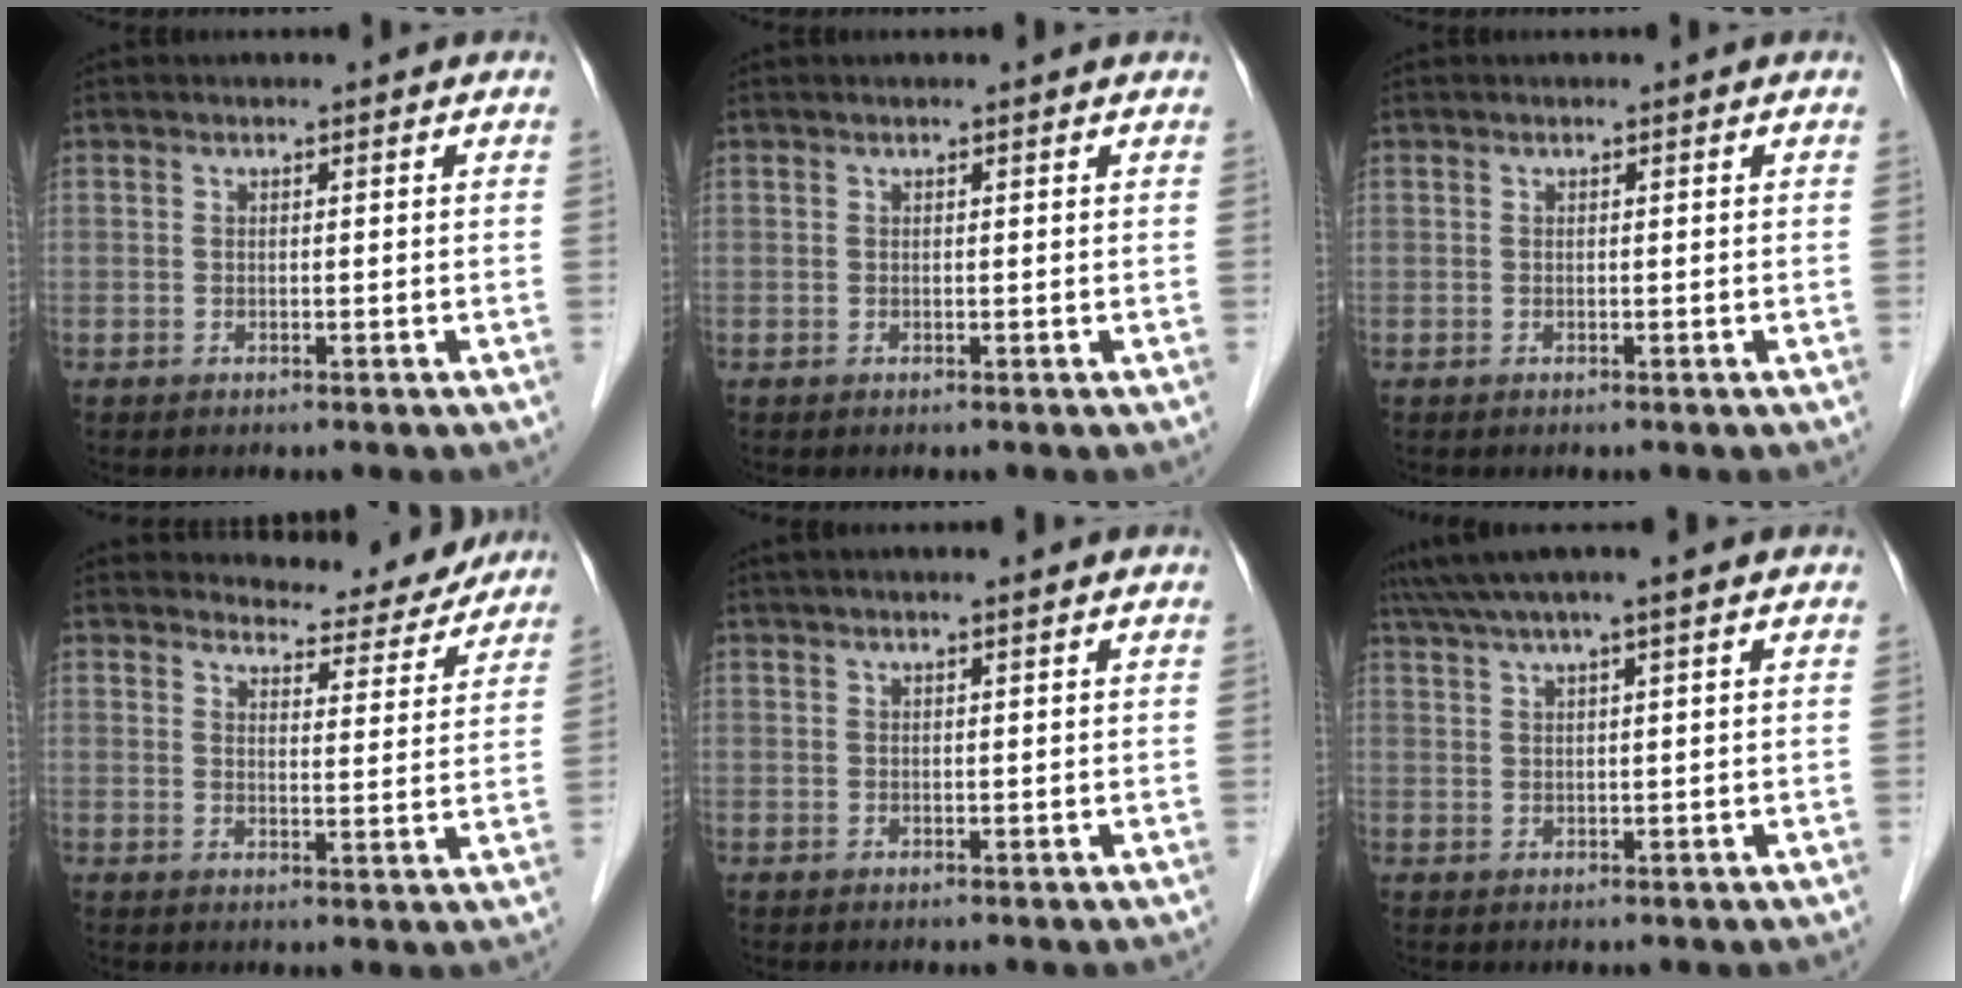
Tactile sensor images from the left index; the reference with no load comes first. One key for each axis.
{"total": 0.7, "fx": 0.7, "fy": 0.0, "fz": 0.2, "tx": -0.008, "ty": 0.007, "tz": 0.008}
{"total": 0.0}
{"total": 8.8, "fx": 8.6, "fy": 1.7, "fz": 0.5, "tx": -0.001, "ty": -0.014, "tz": 0.101}
{"total": 3.9, "fx": 3.2, "fy": -0.1, "fz": 2.3, "tx": -0.030, "ty": 0.031, "tz": 0.047}
{"total": 6.5, "fx": 5.1, "fy": -1.1, "fz": 3.9, "tx": -0.067, "ty": 0.035, "tz": 0.085}